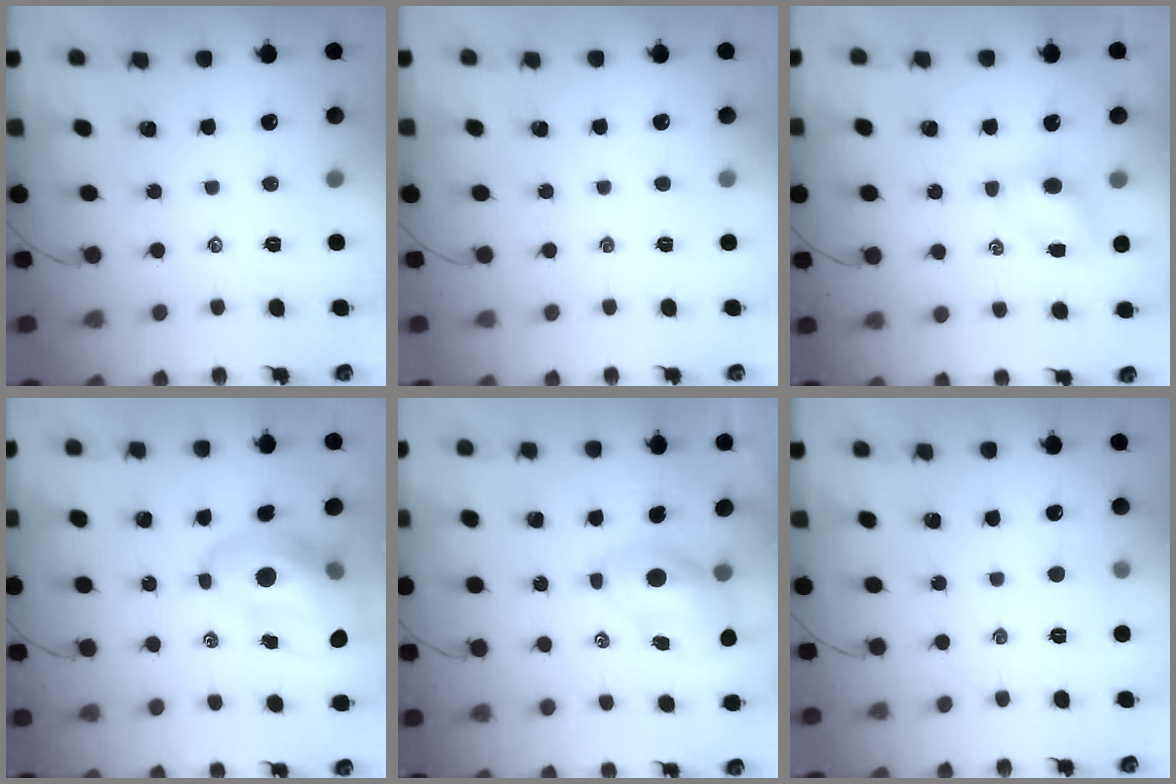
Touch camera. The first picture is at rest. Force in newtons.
{"total": 0.0}
{"total": 5.1, "press": 5.1, "slide": 0.5}
{"total": 15.3, "press": 14.6, "slide": 4.4}
{"total": 7.0, "press": 6.8, "slide": 1.6}
{"total": 2.4, "press": 2.3, "slide": 0.7}